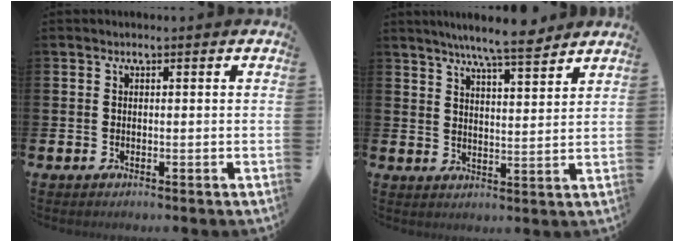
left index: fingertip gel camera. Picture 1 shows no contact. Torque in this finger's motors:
{"motor_torque": [0.40, -0.64, 0.77, 0.21]}